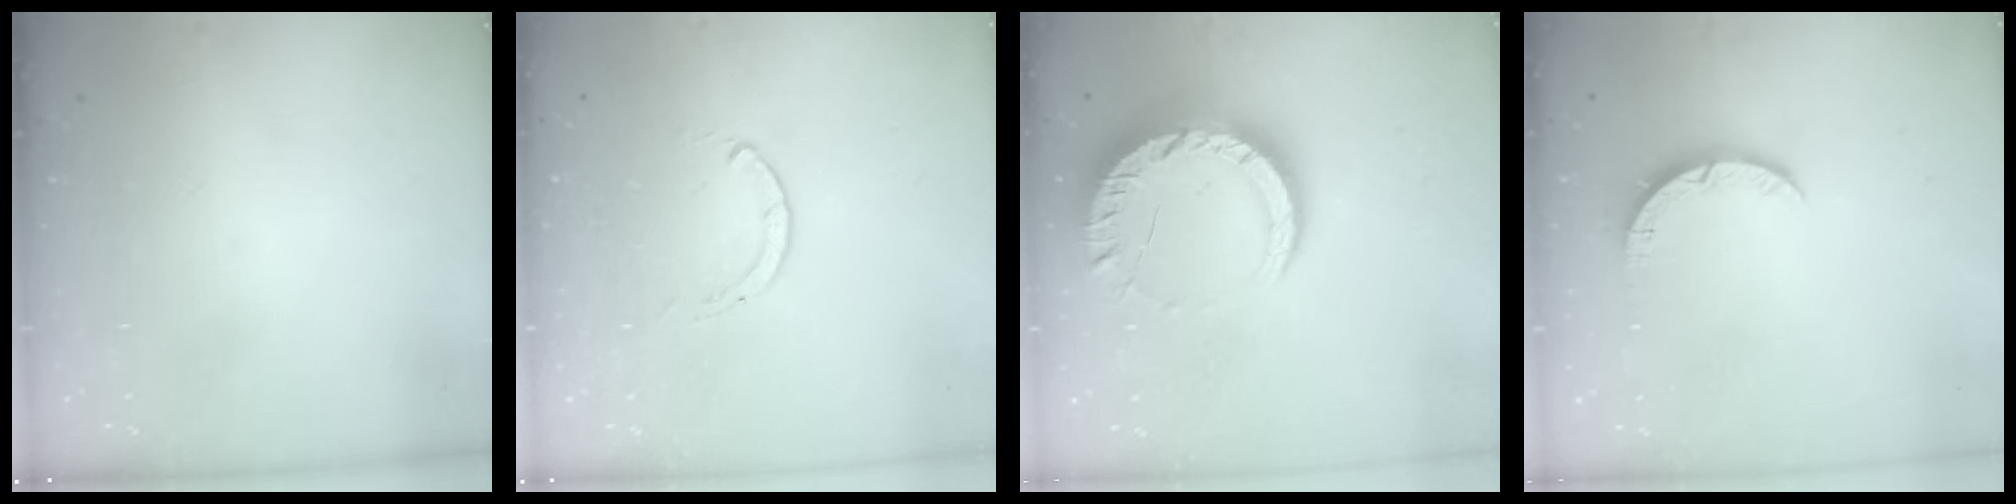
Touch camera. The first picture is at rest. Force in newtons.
{"total": 0.0}
{"total": 12.7, "press": 12.7, "slide": 0.8}
{"total": 3.5, "press": 3.5, "slide": 0.3}